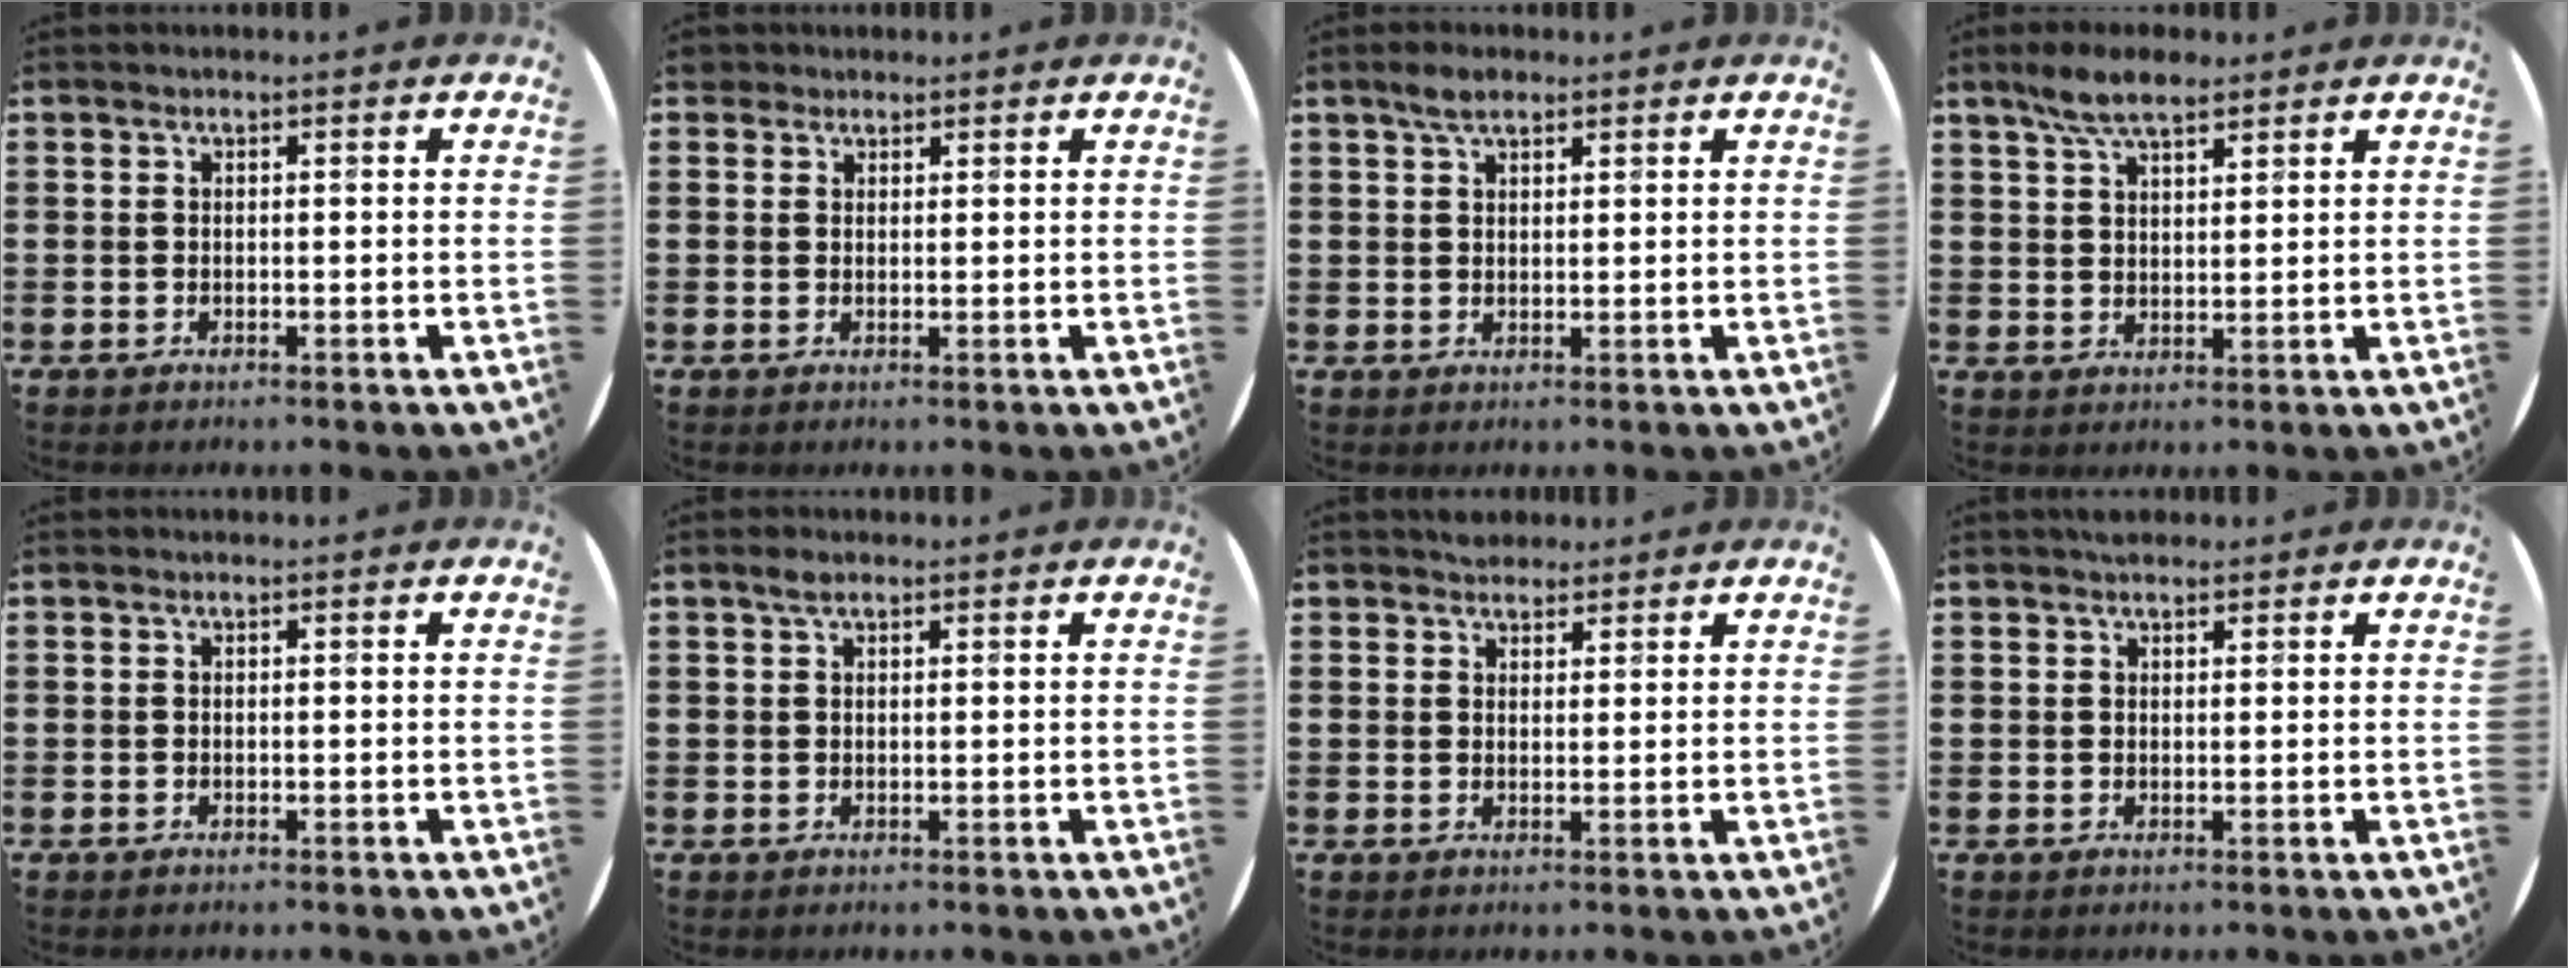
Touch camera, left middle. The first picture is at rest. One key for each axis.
{"total": 1.5, "fx": 1.3, "fy": 0.7, "fz": 0.1, "tx": 0.004, "ty": 0.001, "tz": 0.024}
{"total": 2.9, "fx": 2.2, "fy": 1.2, "fz": 1.5, "tx": -0.023, "ty": 0.003, "tz": 0.038}
{"total": 5.7, "fx": 4.5, "fy": 1.8, "fz": 3.1, "tx": -0.070, "ty": 0.000, "tz": 0.082}
{"total": 0.0}
{"total": 1.2, "fx": 0.8, "fy": 0.6, "fz": 0.7, "tx": -0.007, "ty": 0.002, "tz": 0.013}
{"total": 2.3, "fx": 2.1, "fy": 0.9, "fz": -0.1, "tx": 0.006, "ty": 0.001, "tz": 0.040}
{"total": 1.2, "fx": 1.1, "fy": 0.3, "fz": 0.1, "tx": 0.004, "ty": -0.002, "tz": 0.020}